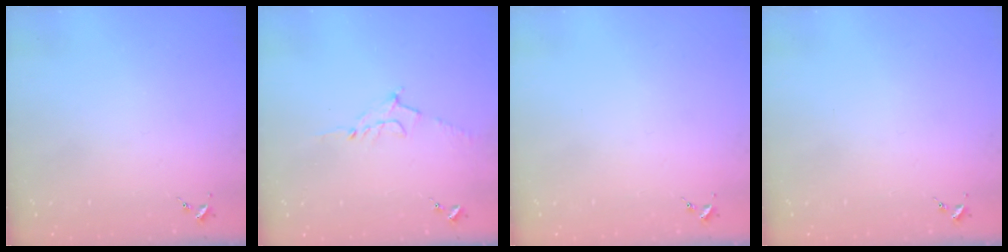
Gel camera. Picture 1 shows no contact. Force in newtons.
{"total": 7.9, "press": 7.9, "slide": 1.0}
{"total": 0.0}
{"total": 0.0}